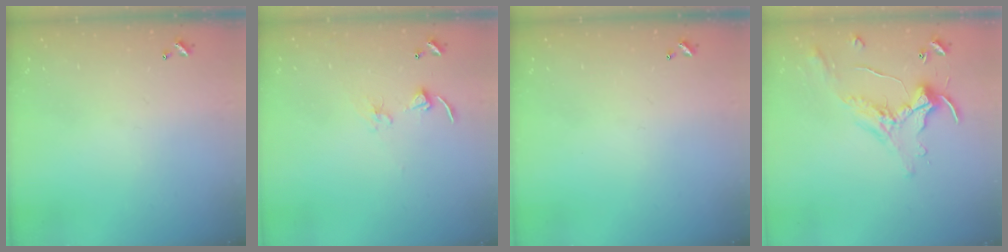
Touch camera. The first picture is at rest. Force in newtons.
{"total": 2.7, "press": 2.7, "slide": 0.2}
{"total": 0.0}
{"total": 0.7, "press": 0.5, "slide": 0.4}